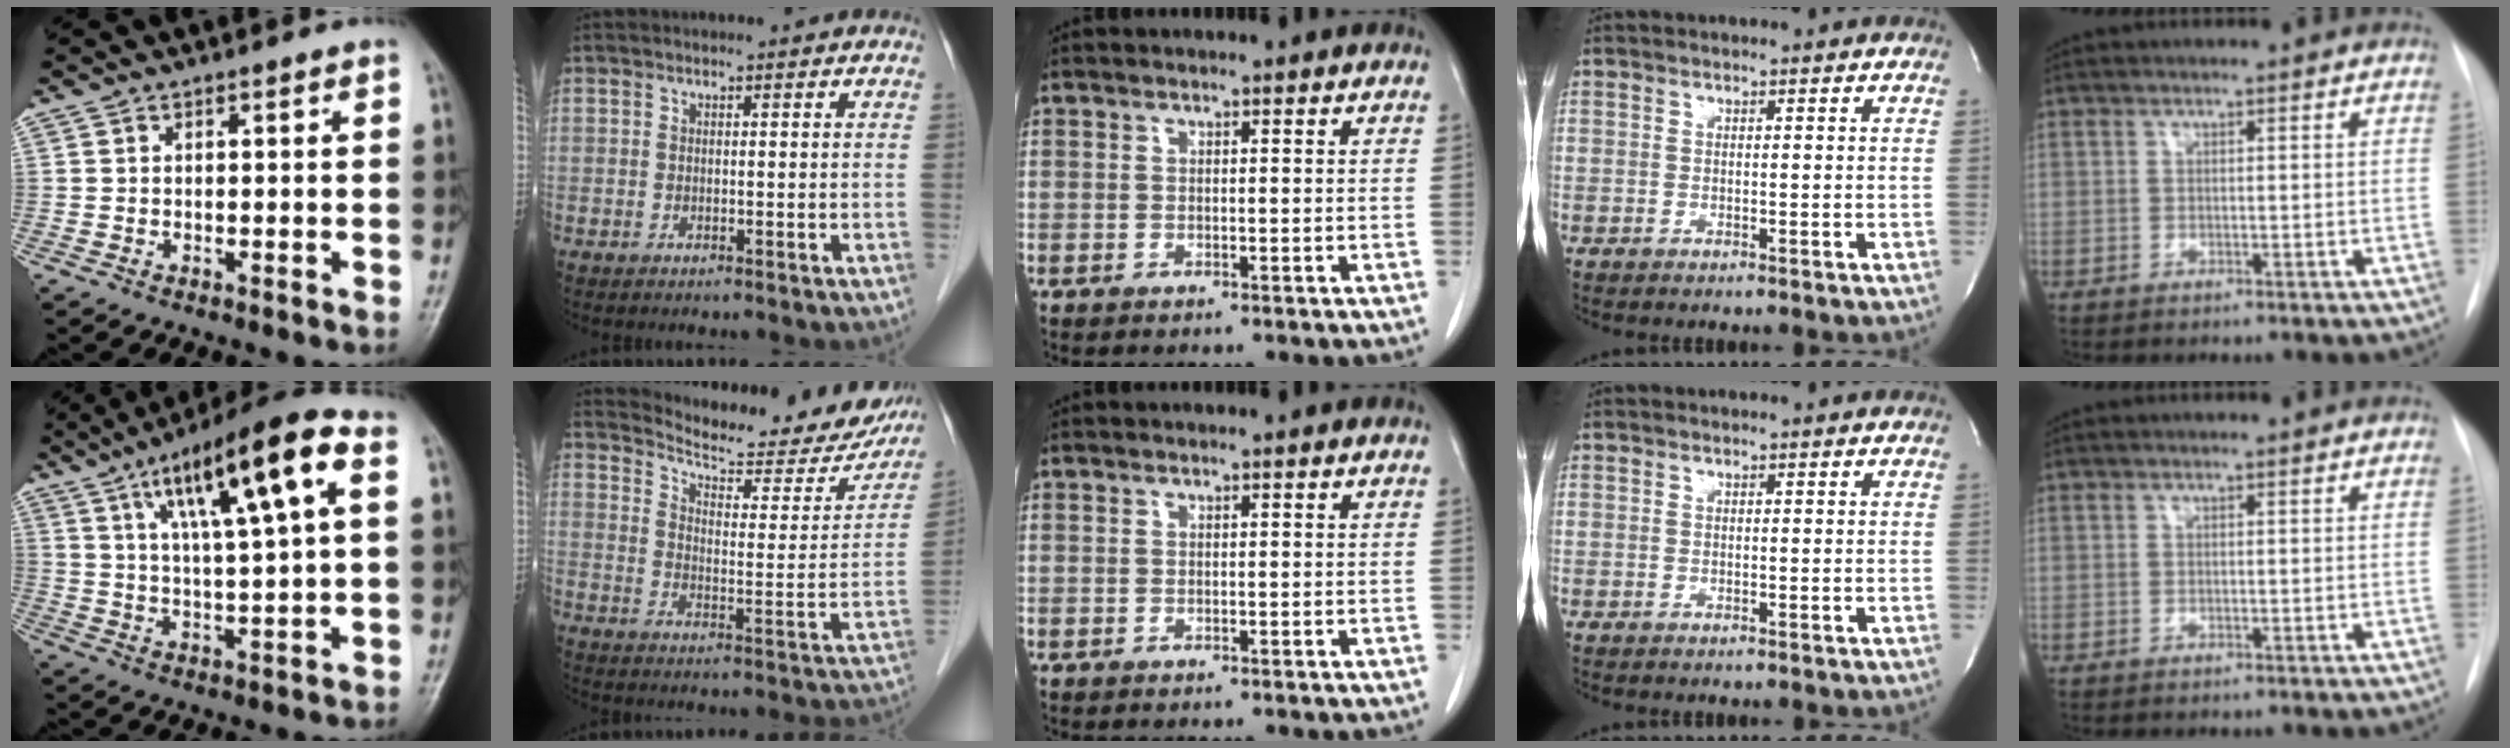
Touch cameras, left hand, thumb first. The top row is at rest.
{"thumb": {"total": 18.1, "force": [6.8, 3.8, 16.3], "torque": [-0.258, 0.007, 0.109]}, "index": {"total": 21.2, "force": [19.4, 4.1, 7.3], "torque": [-0.090, -0.046, 0.248]}}